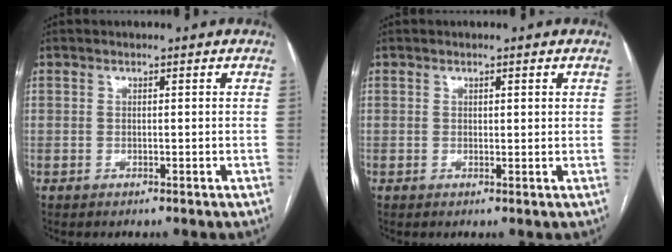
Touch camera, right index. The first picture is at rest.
{"total": 1.0, "force": [0.5, 0.3, 0.8], "torque": [-0.015, 0.001, 0.007]}